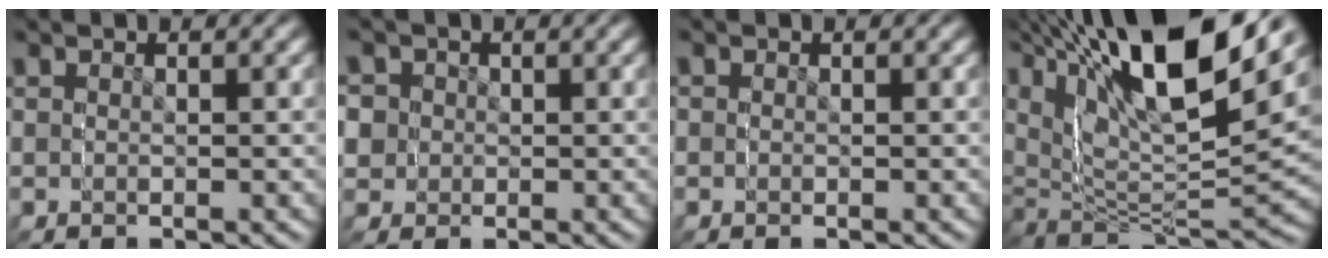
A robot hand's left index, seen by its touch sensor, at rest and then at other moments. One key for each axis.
{"total": 5.2, "fx": 1.0, "fy": 5.1, "fz": 0.1, "tx": -0.023, "ty": -0.031, "tz": 0.024}
{"total": 1.2, "fx": 0.1, "fy": 1.2, "fz": 0.1, "tx": -0.004, "ty": -0.011, "tz": 0.003}
{"total": 13.6, "fx": 7.7, "fy": 7.5, "fz": 8.3, "tx": -0.165, "ty": 0.023, "tz": 0.102}